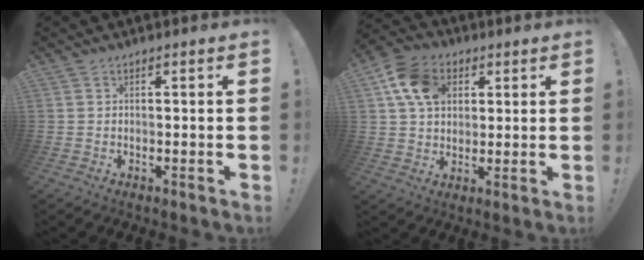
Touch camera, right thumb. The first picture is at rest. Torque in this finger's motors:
{"motor_torque": [-0.60, 1.02, 0.90, 0.16, 0.05]}